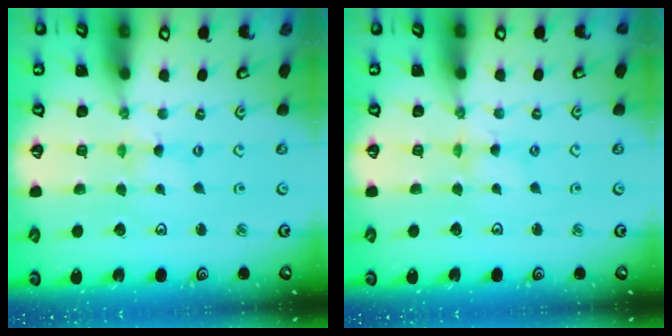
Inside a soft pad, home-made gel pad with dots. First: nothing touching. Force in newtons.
{"total": 1.5, "press": 1.4, "slide": 0.3}